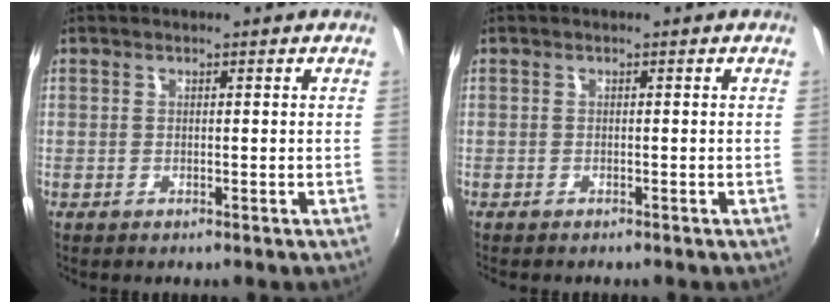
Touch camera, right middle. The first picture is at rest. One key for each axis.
{"total": 0.8, "fx": -0.8, "fy": 0.0, "fz": 0.3, "tx": -0.010, "ty": -0.004, "tz": -0.011}